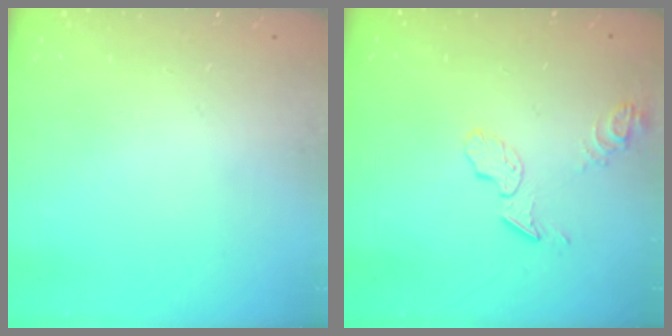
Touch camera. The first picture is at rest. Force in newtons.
{"total": 7.4, "press": 7.4, "slide": 0.2}